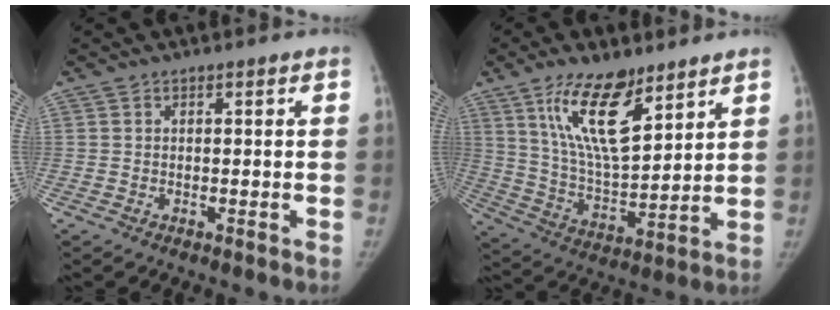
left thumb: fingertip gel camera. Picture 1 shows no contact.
{"total": 15.9, "force": [9.5, 6.2, 11.2], "torque": [-0.168, -0.057, 0.185]}